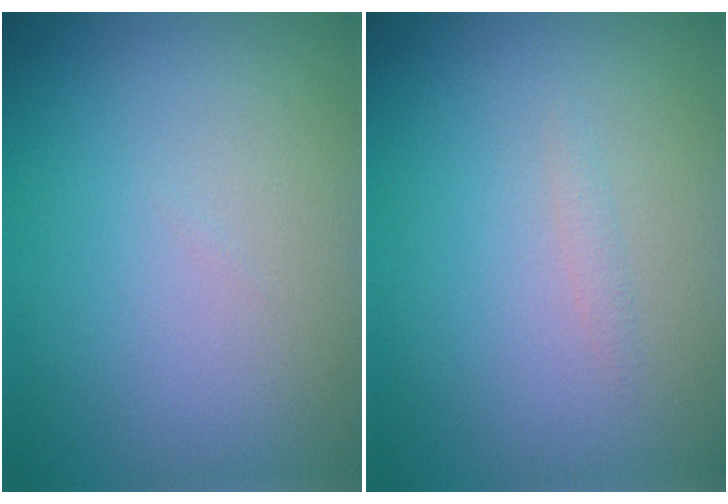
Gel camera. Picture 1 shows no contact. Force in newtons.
{"total": 0.5, "press": 0.5, "slide": 0.0}